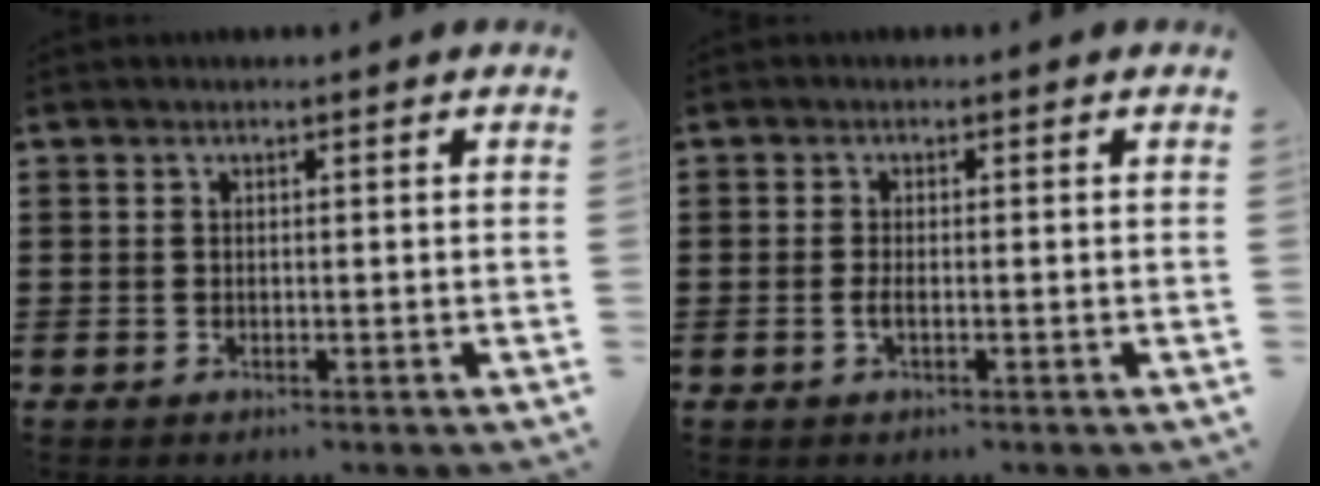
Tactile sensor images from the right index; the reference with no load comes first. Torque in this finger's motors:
{"motor_torque": [0.11, 0.78, 0.04, 0.01]}